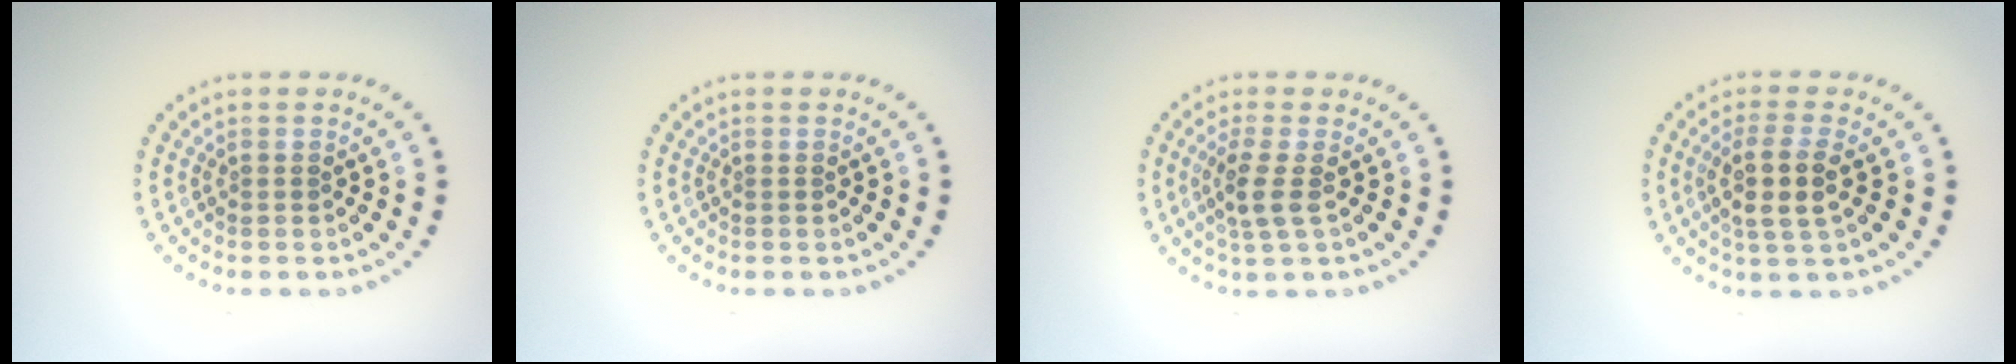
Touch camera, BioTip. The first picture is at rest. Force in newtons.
{"total": 0.0}
{"total": 2.4, "press": 2.0, "slide": 1.3}
{"total": 3.3, "press": 3.0, "slide": 1.5}